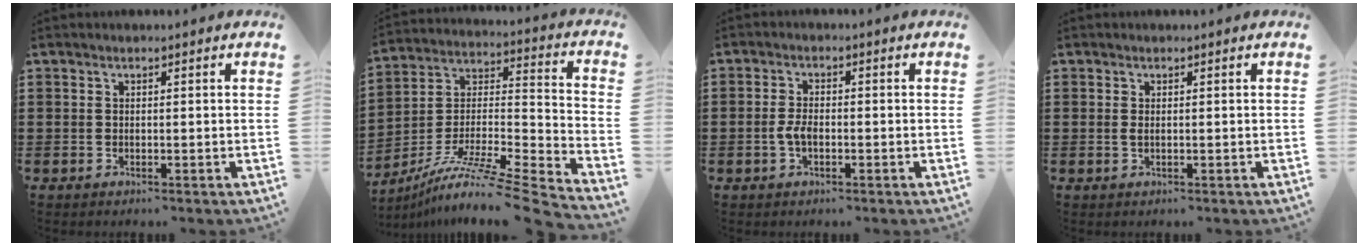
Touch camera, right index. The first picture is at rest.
{"total": 10.0, "force": [-7.8, 0.1, 6.3], "torque": [-0.106, 0.000, -0.151]}
{"total": 2.7, "force": [-0.8, 1.3, 2.3], "torque": [-0.060, -0.003, -0.018]}
{"total": 0.7, "force": [0.0, 0.1, 0.7], "torque": [-0.015, -0.001, 0.001]}